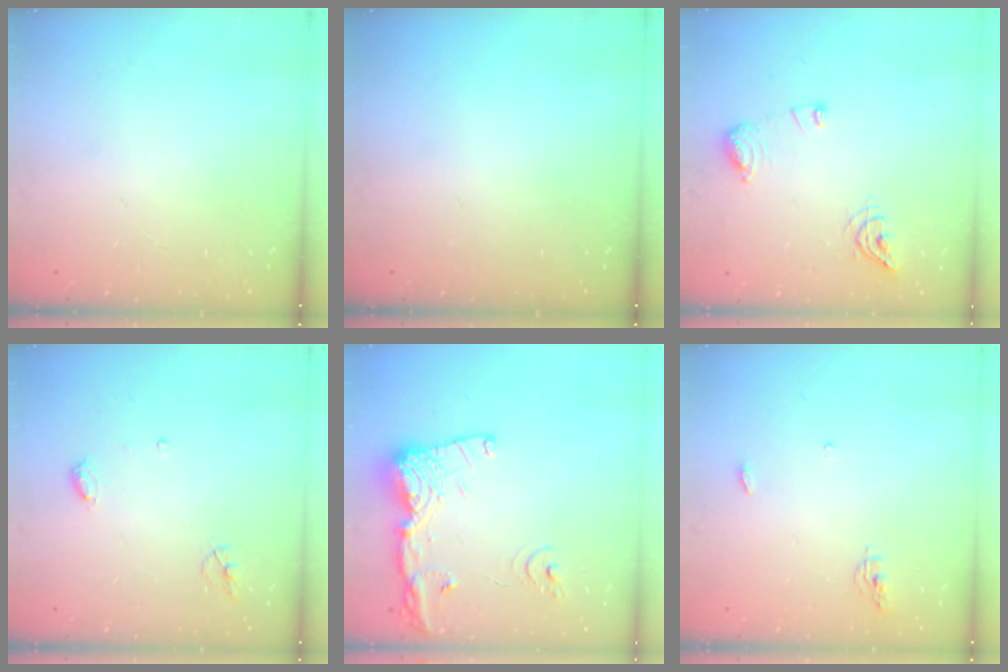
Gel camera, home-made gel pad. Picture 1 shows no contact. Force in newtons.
{"total": 0.0}
{"total": 9.0, "press": 9.0, "slide": 0.7}
{"total": 4.7, "press": 4.6, "slide": 0.5}
{"total": 16.7, "press": 16.6, "slide": 1.9}
{"total": 7.8, "press": 4.6, "slide": 6.3}